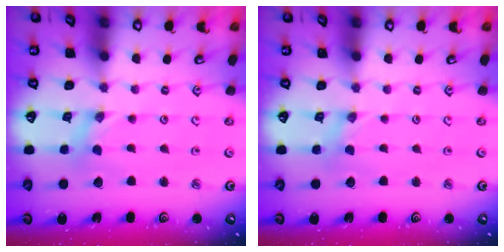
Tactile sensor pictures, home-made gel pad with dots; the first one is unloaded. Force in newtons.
{"total": 0.0}